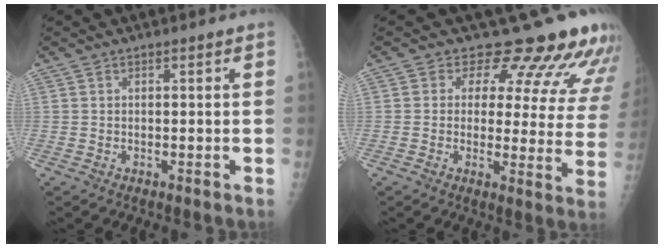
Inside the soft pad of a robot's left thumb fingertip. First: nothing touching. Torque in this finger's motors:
{"motor_torque": [0.19, 0.33, 0.08, -0.36, 0.04]}